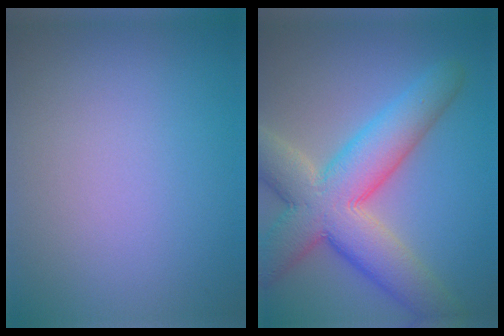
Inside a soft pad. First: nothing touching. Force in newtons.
{"total": 10.0, "press": 9.9, "slide": 0.9}